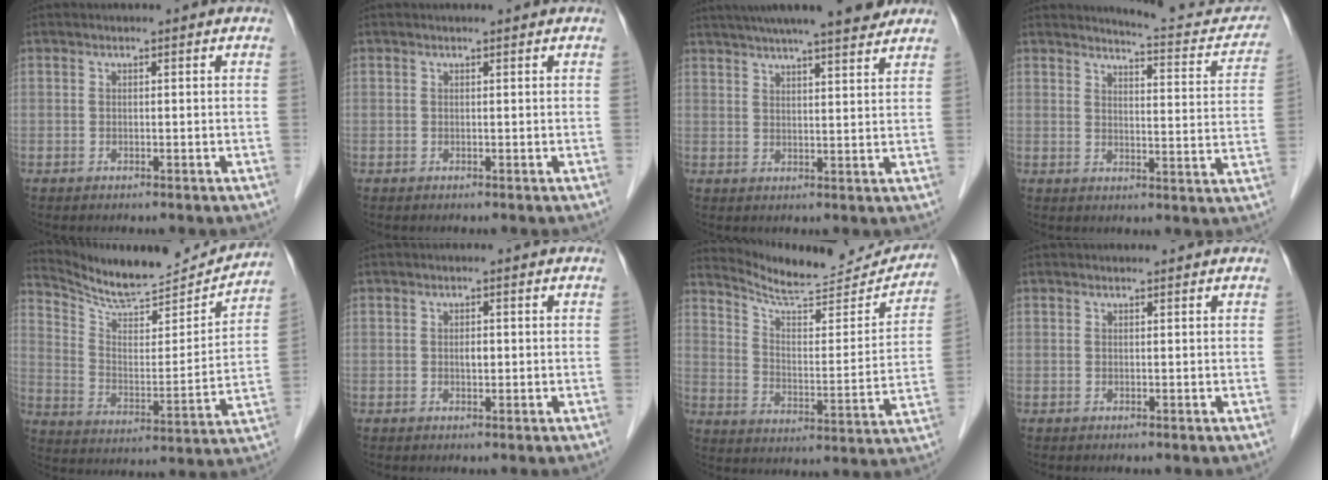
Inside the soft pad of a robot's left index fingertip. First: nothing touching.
{"total": 0.0}
{"total": 14.9, "force": [12.7, 1.1, 7.7], "torque": [-0.128, 0.019, 0.174]}
{"total": 10.9, "force": [10.6, 1.5, 2.0], "torque": [-0.010, -0.035, 0.113]}
{"total": 16.9, "force": [16.3, 1.7, 4.1], "torque": [-0.077, -0.043, 0.250]}
{"total": 1.1, "force": [-0.3, 0.5, 0.9], "torque": [-0.017, -0.004, -0.004]}
{"total": 18.1, "force": [17.4, 2.2, 4.4], "torque": [-0.068, -0.048, 0.242]}
{"total": 0.9, "force": [0.9, 0.0, 0.2], "torque": [-0.008, 0.002, 0.010]}